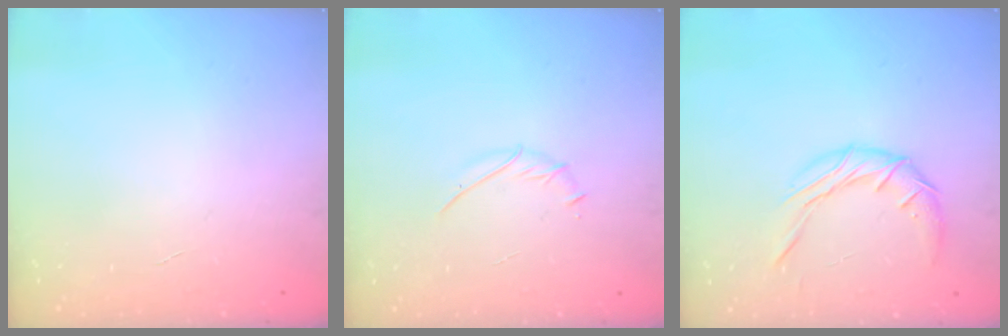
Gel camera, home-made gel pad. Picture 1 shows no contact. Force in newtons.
{"total": 3.3, "press": 3.2, "slide": 0.9}
{"total": 9.3, "press": 9.3, "slide": 0.8}